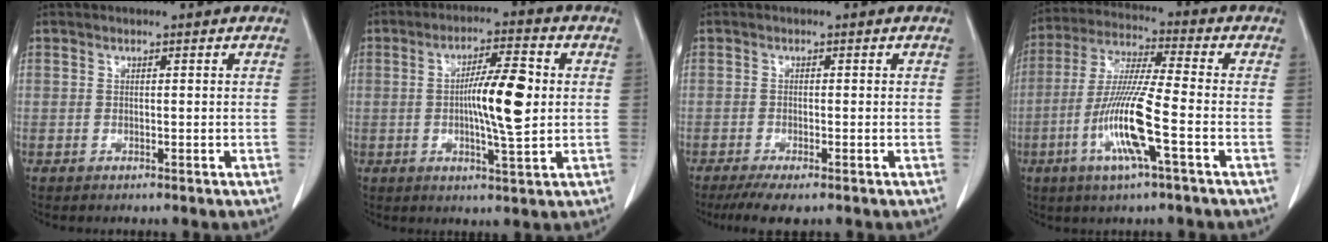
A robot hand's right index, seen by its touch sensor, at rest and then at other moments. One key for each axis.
{"total": 9.5, "fx": 0.3, "fy": 1.2, "fz": 9.4, "tx": -0.158, "ty": 0.005, "tz": 0.003}
{"total": 4.6, "fx": -3.3, "fy": 0.7, "fz": 3.1, "tx": -0.053, "ty": -0.012, "tz": -0.052}
{"total": 12.4, "fx": -4.1, "fy": 0.2, "fz": 11.7, "tx": -0.238, "ty": -0.009, "tz": -0.083}